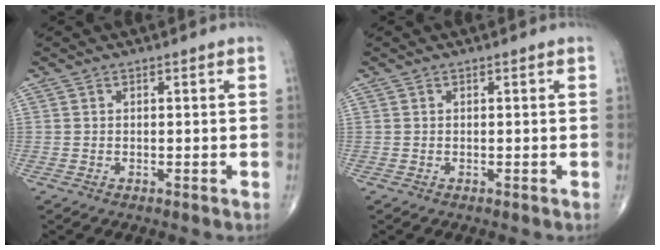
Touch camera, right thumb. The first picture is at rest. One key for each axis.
{"total": 0.0}